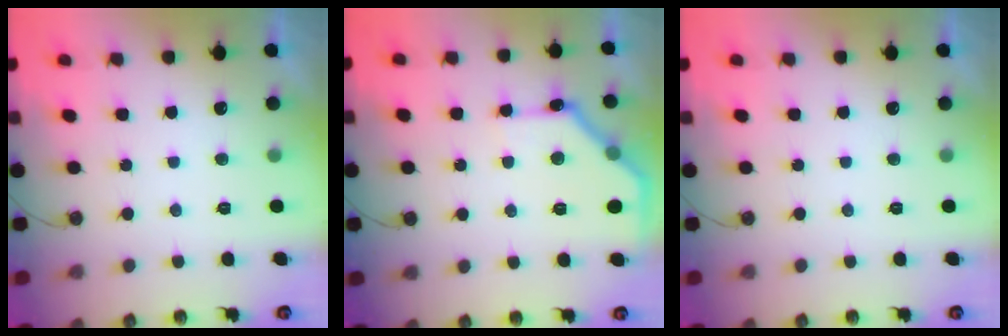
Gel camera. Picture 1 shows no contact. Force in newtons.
{"total": 13.8, "press": 13.8, "slide": 0.2}
{"total": 0.0}